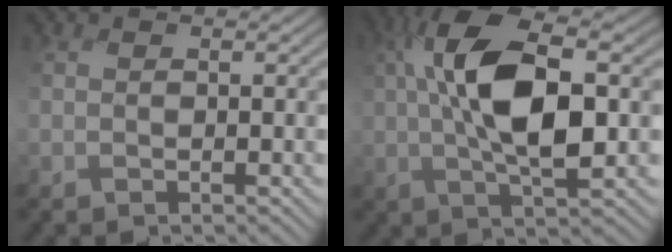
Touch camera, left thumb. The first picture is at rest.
{"total": 11.9, "force": [1.3, 5.4, 10.6], "torque": [-0.210, 0.011, 0.016]}